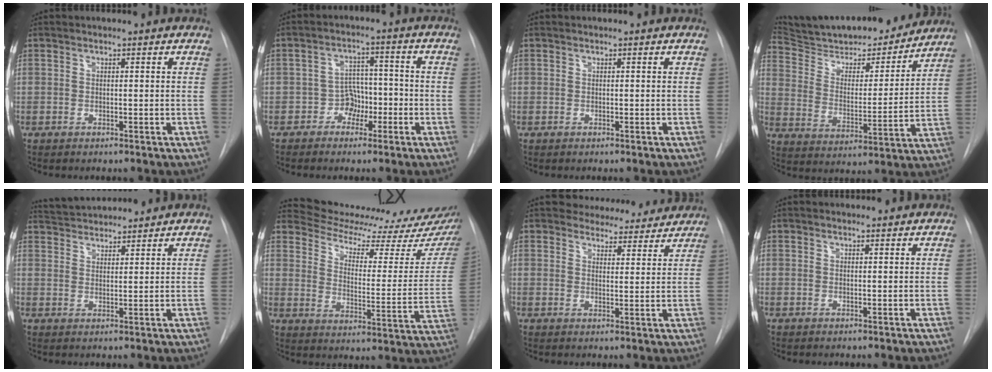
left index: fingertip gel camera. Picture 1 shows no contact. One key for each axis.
{"total": 4.4, "fx": -2.5, "fy": 3.3, "fz": 1.4, "tx": -0.014, "ty": 0.011, "tz": -0.043}
{"total": 0.0}
{"total": 21.5, "fx": 19.5, "fy": 4.8, "fz": 7.5, "tx": -0.128, "ty": -0.012, "tz": 0.294}
{"total": 7.9, "fx": 7.7, "fy": 1.0, "fz": 1.5, "tx": -0.032, "ty": 0.023, "tz": 0.122}
{"total": 20.1, "fx": 19.0, "fy": 2.4, "fz": 6.3, "tx": -0.090, "ty": -0.083, "tz": 0.242}
{"total": 10.0, "fx": 9.5, "fy": 3.1, "fz": 1.0, "tx": 0.010, "ty": -0.009, "tz": 0.105}
{"total": 2.6, "fx": 2.5, "fy": 0.5, "fz": 0.2, "tx": -0.006, "ty": 0.013, "tz": 0.028}